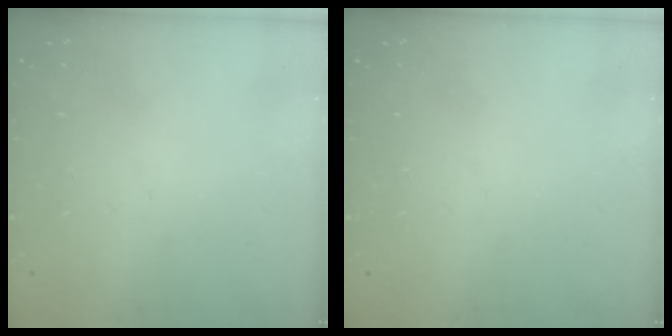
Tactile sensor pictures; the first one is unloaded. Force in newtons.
{"total": 0.0}